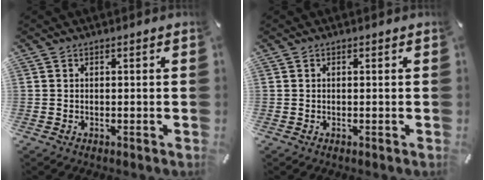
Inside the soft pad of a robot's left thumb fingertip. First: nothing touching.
{"total": 0.0}